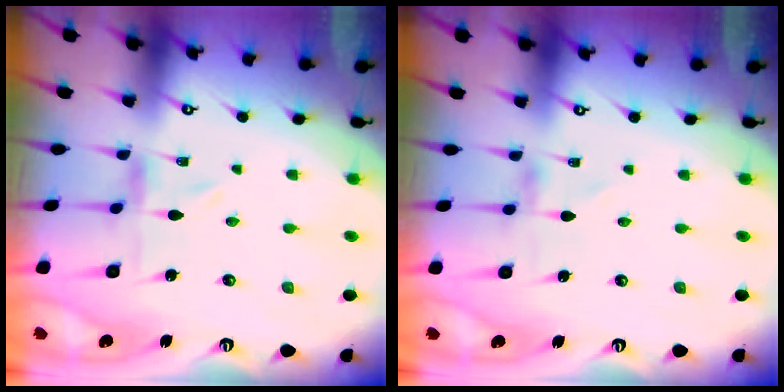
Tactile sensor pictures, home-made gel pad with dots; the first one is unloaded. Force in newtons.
{"total": 0.5, "press": 0.5, "slide": 0.1}